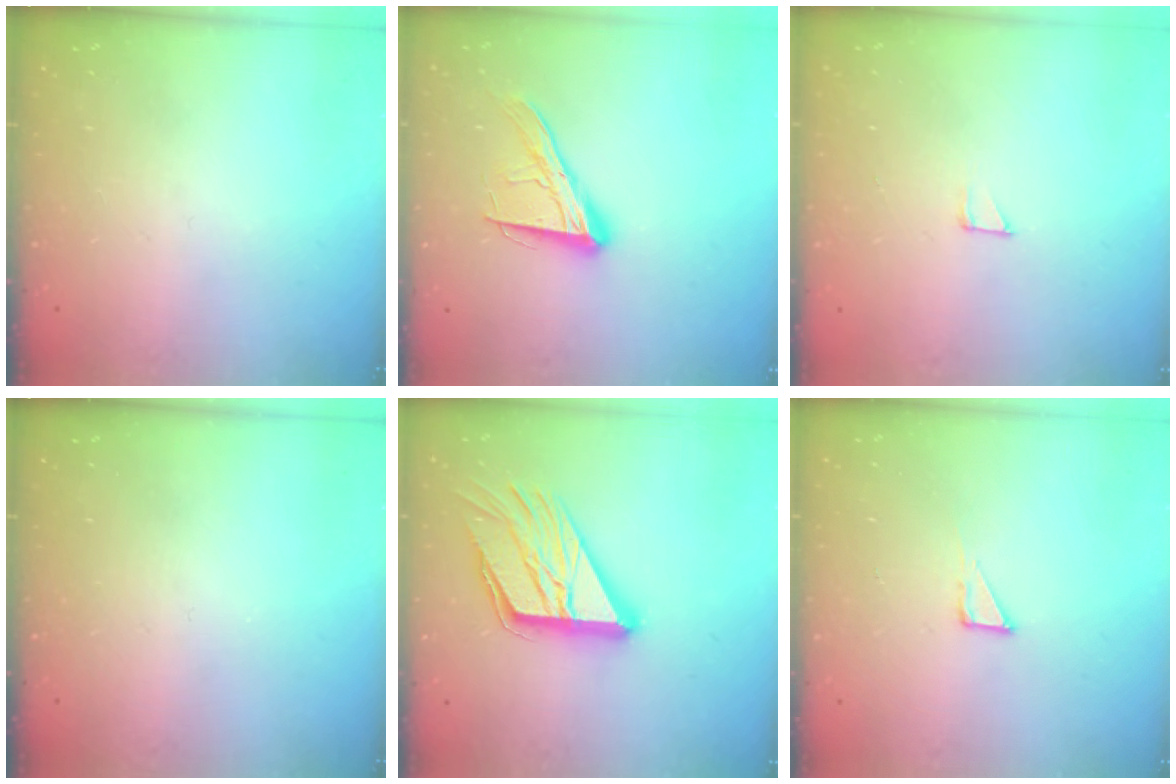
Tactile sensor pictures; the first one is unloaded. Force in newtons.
{"total": 14.9, "press": 14.8, "slide": 1.4}
{"total": 2.5, "press": 2.5, "slide": 0.1}
{"total": 0.0}
{"total": 17.7, "press": 17.6, "slide": 1.9}
{"total": 3.3, "press": 3.3, "slide": 0.3}